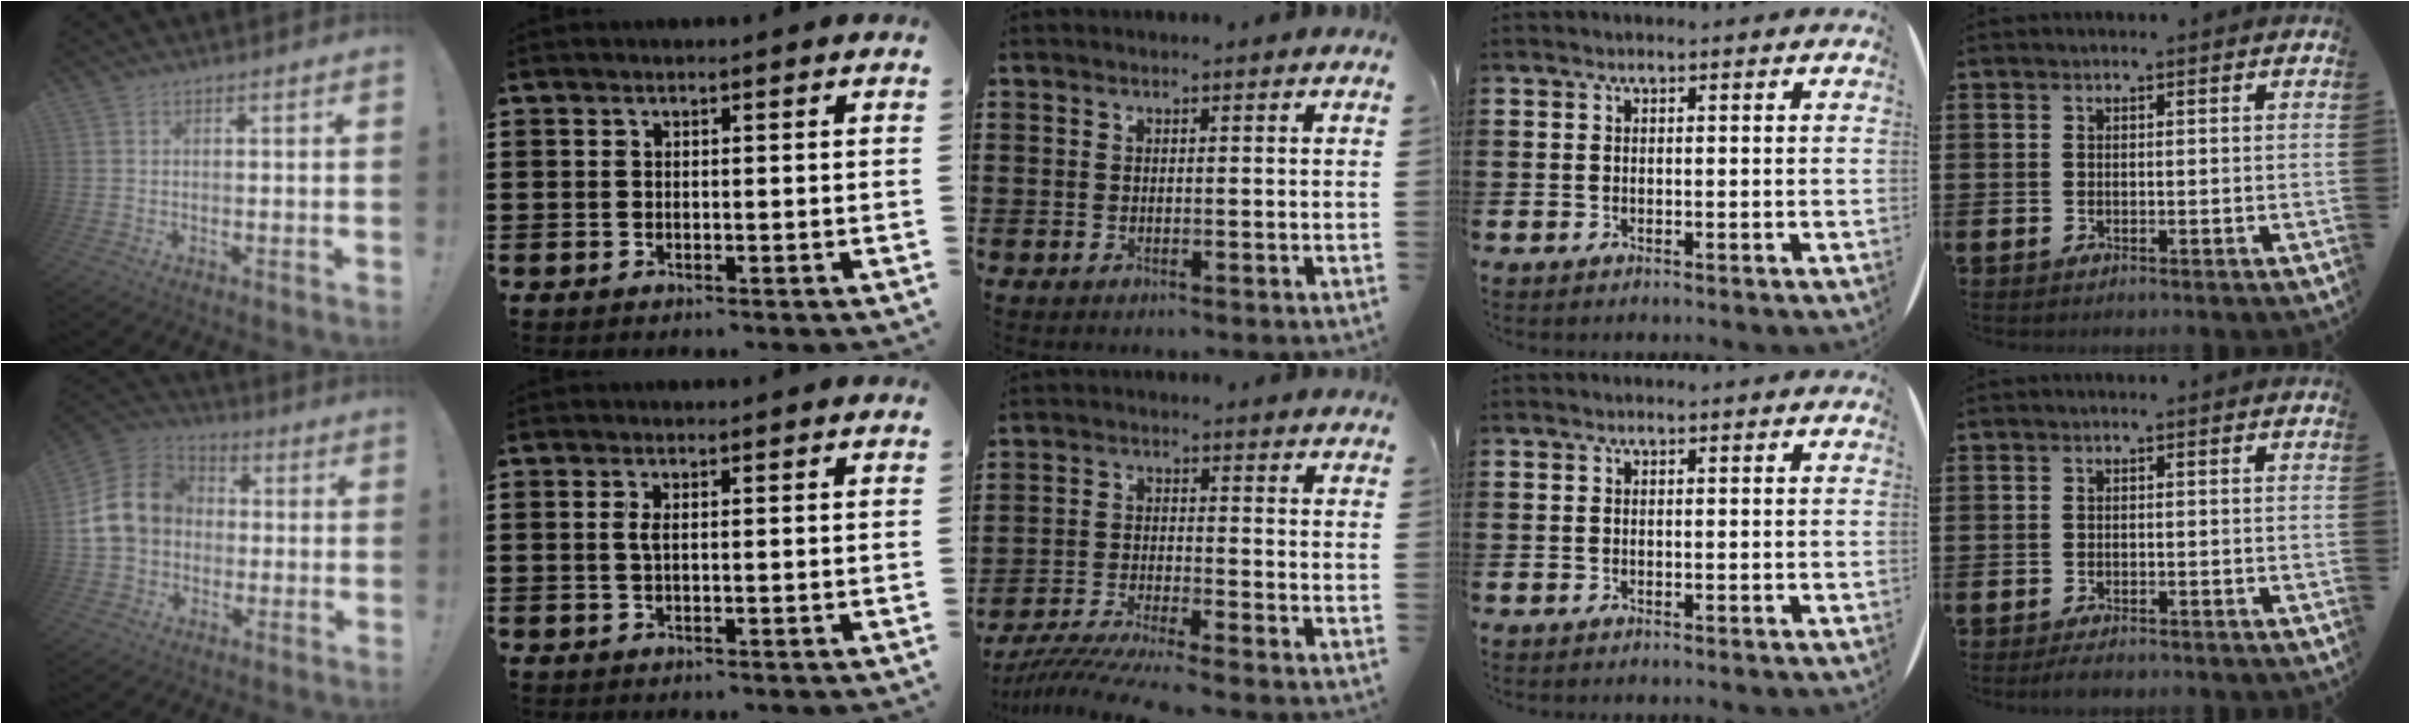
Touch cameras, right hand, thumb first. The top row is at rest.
{"thumb": {"total": 15.8, "force": [2.1, 13.1, 8.5], "torque": [-0.146, 0.014, 0.047]}, "index": {"total": 1.3, "force": [0.2, 0.3, 1.3], "torque": [-0.025, 0.001, 0.002]}, "middle": {"total": 5.9, "force": [-5.5, -0.3, 2.1], "torque": [-0.053, -0.021, -0.110]}, "little": {"total": 1.1, "force": [-1.1, 0.2, 0.4], "torque": [-0.009, 0.000, -0.022]}}